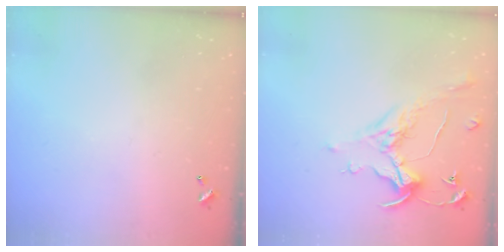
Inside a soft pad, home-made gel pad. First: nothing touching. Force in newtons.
{"total": 0.8, "press": 0.7, "slide": 0.5}